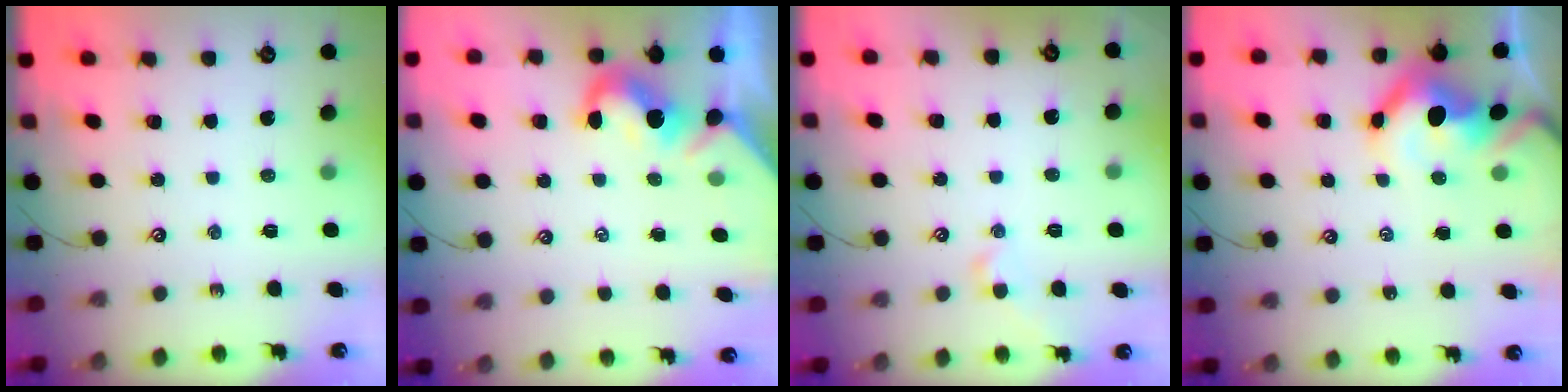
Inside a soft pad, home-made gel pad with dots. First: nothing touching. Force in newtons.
{"total": 1.9, "press": 1.7, "slide": 0.7}
{"total": 1.6, "press": 1.5, "slide": 0.6}
{"total": 11.1, "press": 11.1, "slide": 1.2}